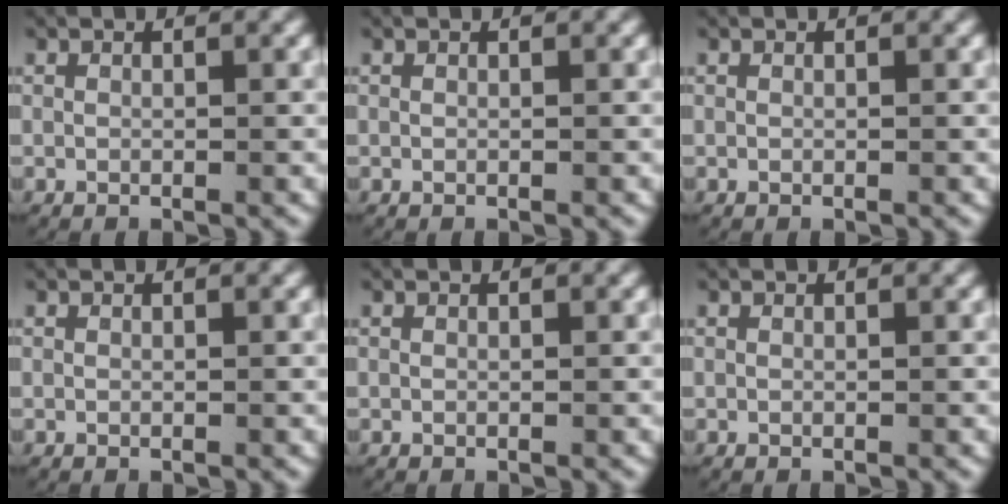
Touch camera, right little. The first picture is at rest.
{"total": 0.0}
{"total": 0.0}
{"total": 0.0}
{"total": 0.0}
{"total": 0.0}